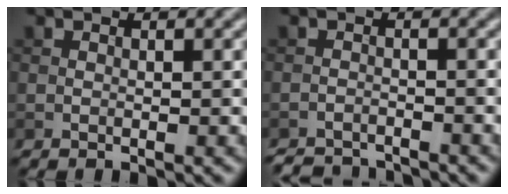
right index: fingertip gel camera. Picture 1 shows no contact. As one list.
[{"total": 4.2, "force": [-4.1, 0.6, 0.6], "torque": [-0.010, -0.009, -0.067]}]